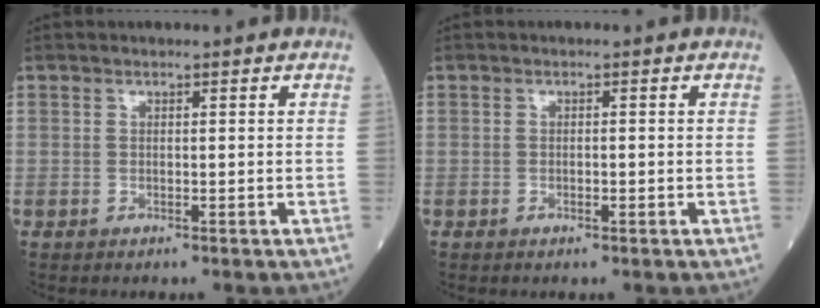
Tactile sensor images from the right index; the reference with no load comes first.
{"total": 1.0, "force": [-0.3, 0.2, 0.9], "torque": [-0.018, -0.001, -0.004]}